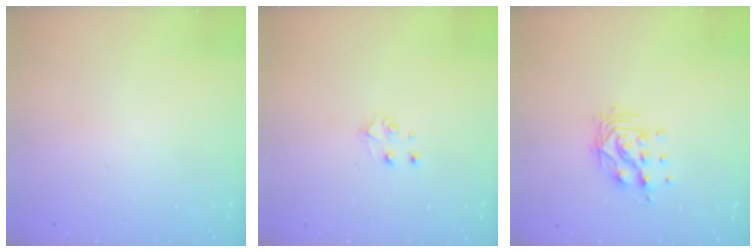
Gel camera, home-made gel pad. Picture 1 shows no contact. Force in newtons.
{"total": 4.1, "press": 4.0, "slide": 0.5}
{"total": 9.8, "press": 9.8, "slide": 0.7}